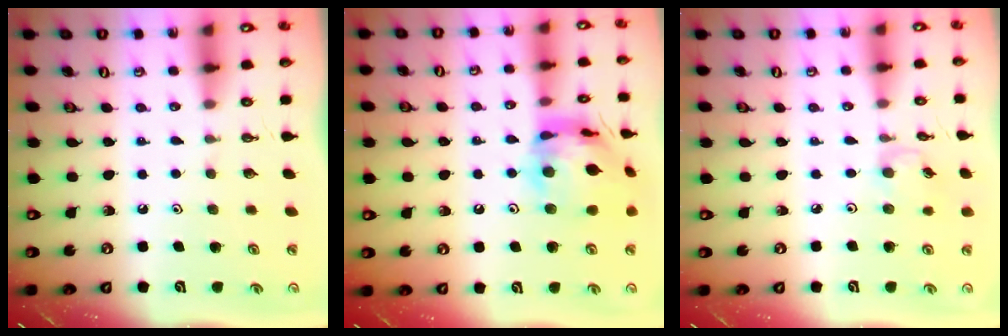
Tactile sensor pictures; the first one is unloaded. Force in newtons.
{"total": 17.0, "press": 16.9, "slide": 2.0}
{"total": 2.9, "press": 2.9, "slide": 0.4}